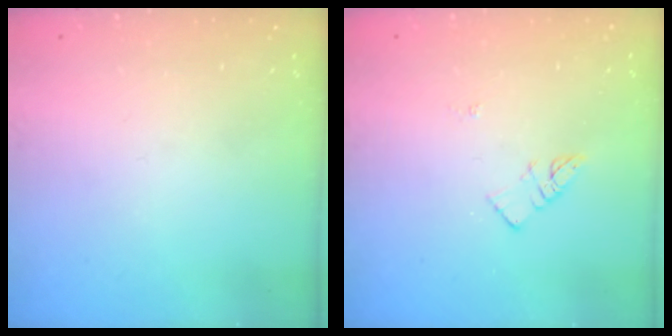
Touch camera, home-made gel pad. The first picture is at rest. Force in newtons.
{"total": 3.1, "press": 3.1, "slide": 0.3}